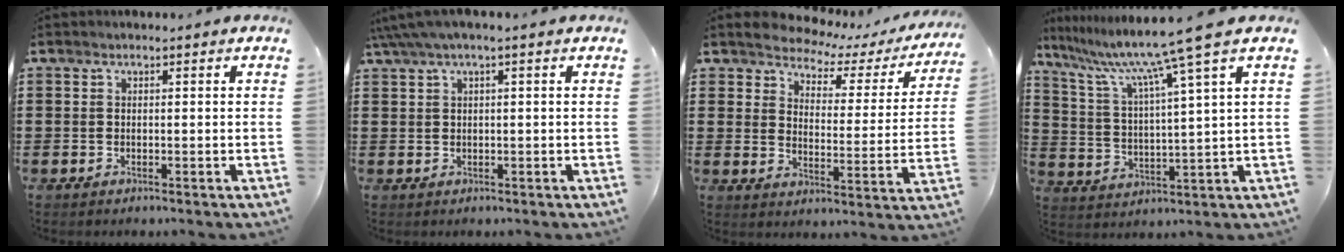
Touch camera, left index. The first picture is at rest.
{"total": 2.1, "force": [0.5, 0.4, 2.0], "torque": [-0.044, -0.002, 0.005]}
{"total": 3.6, "force": [3.4, 1.0, 0.4], "torque": [-0.037, -0.027, 0.051]}
{"total": 9.9, "force": [7.3, -1.7, 6.5], "torque": [-0.156, -0.044, 0.109]}